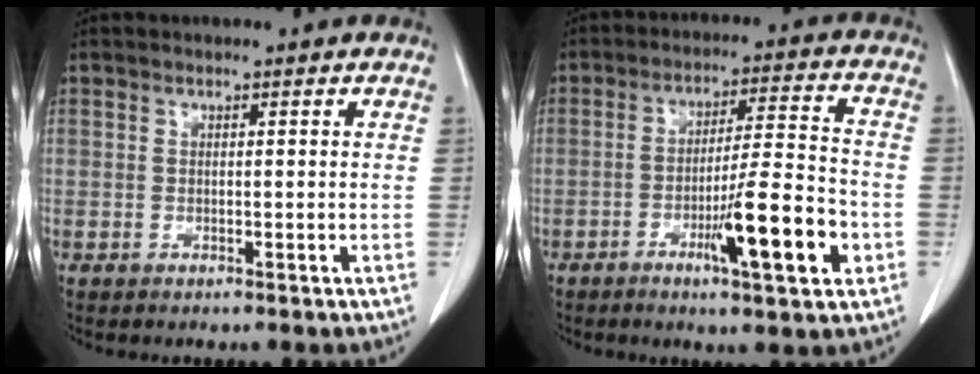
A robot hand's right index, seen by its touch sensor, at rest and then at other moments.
{"total": 11.8, "force": [-4.4, 0.8, 10.9], "torque": [-0.173, -0.005, -0.069]}